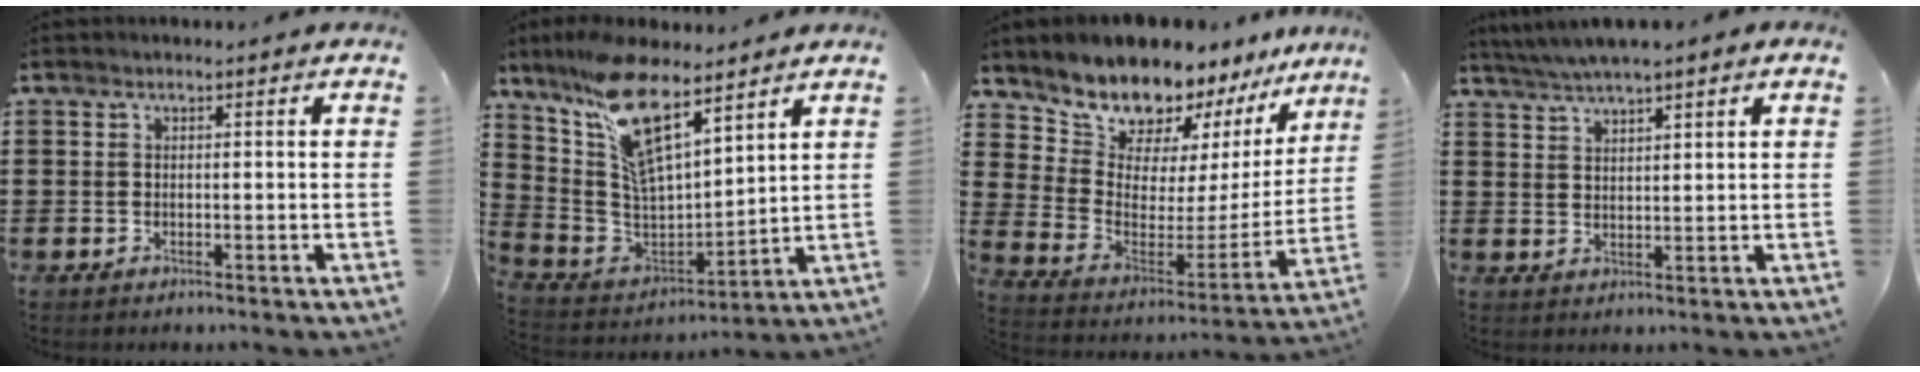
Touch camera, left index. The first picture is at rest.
{"total": 13.6, "force": [8.8, 4.2, 9.4], "torque": [-0.219, -0.047, 0.156]}
{"total": 9.8, "force": [9.1, 3.5, 0.9], "torque": [-0.073, -0.084, 0.165]}
{"total": 3.3, "force": [2.9, -0.3, 1.5], "torque": [-0.036, -0.005, 0.053]}